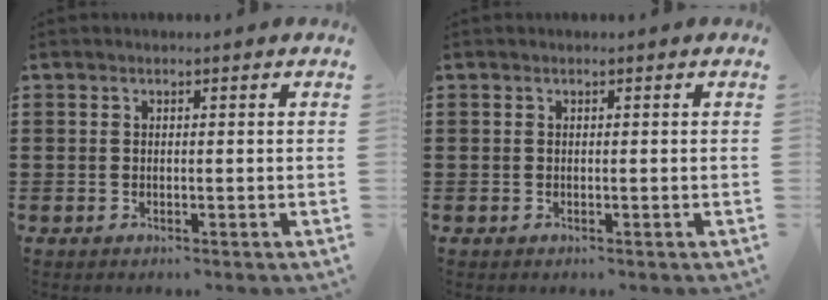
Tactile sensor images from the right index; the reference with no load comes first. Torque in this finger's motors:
{"motor_torque": [-0.25, 0.34, 0.00, 0.00]}